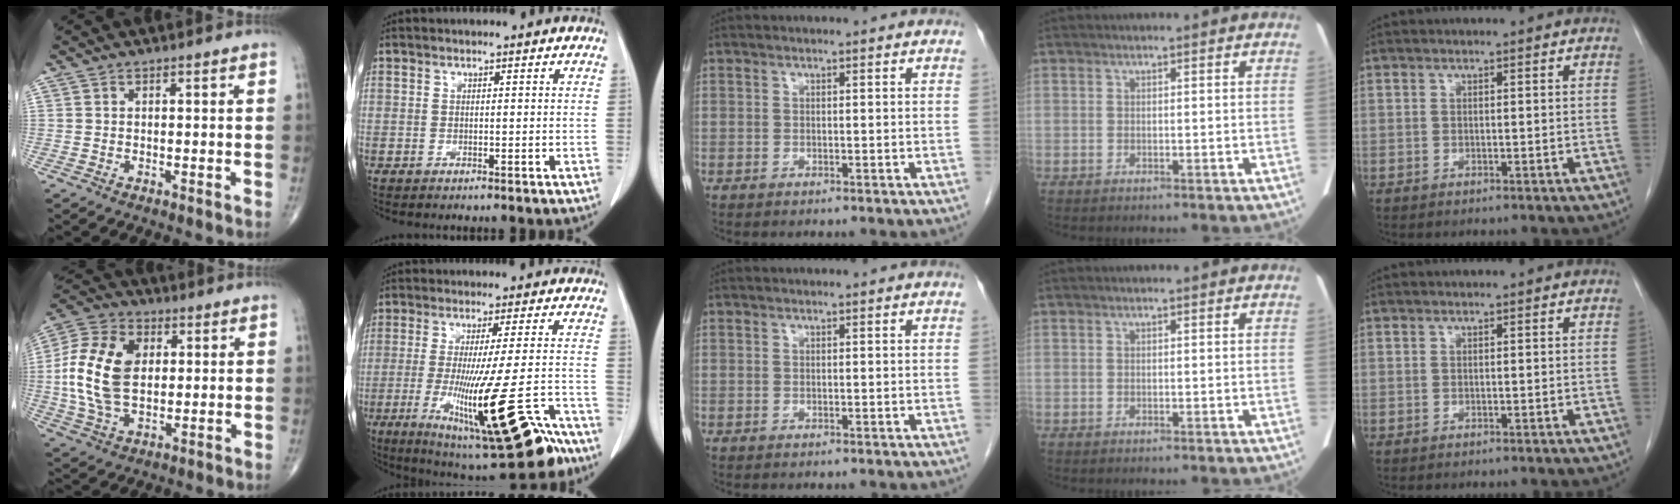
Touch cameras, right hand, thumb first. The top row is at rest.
{"thumb": {"total": 16.7, "force": [1.5, 10.7, 12.8], "torque": [-0.252, 0.009, 0.027]}, "index": {"total": 21.1, "force": [-11.3, 2.3, 17.7], "torque": [-0.242, -0.027, -0.167]}}